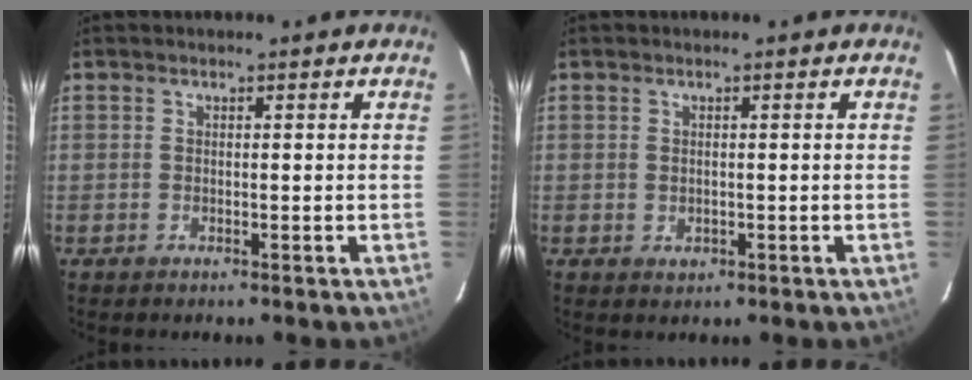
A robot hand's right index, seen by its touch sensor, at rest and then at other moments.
{"total": 1.2, "force": [0.1, 1.0, 0.7], "torque": [-0.010, 0.001, 0.004]}